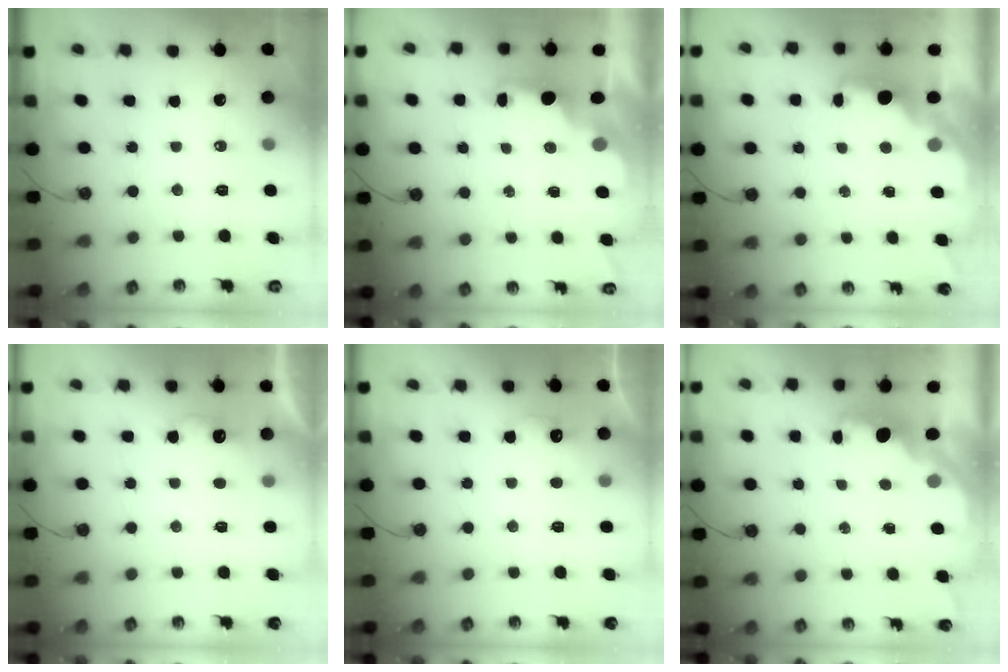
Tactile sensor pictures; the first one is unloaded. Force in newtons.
{"total": 2.2, "press": 2.1, "slide": 0.8}
{"total": 2.0, "press": 1.9, "slide": 0.7}
{"total": 3.3, "press": 3.2, "slide": 1.0}
{"total": 5.2, "press": 5.0, "slide": 1.2}
{"total": 1.9, "press": 1.8, "slide": 0.6}